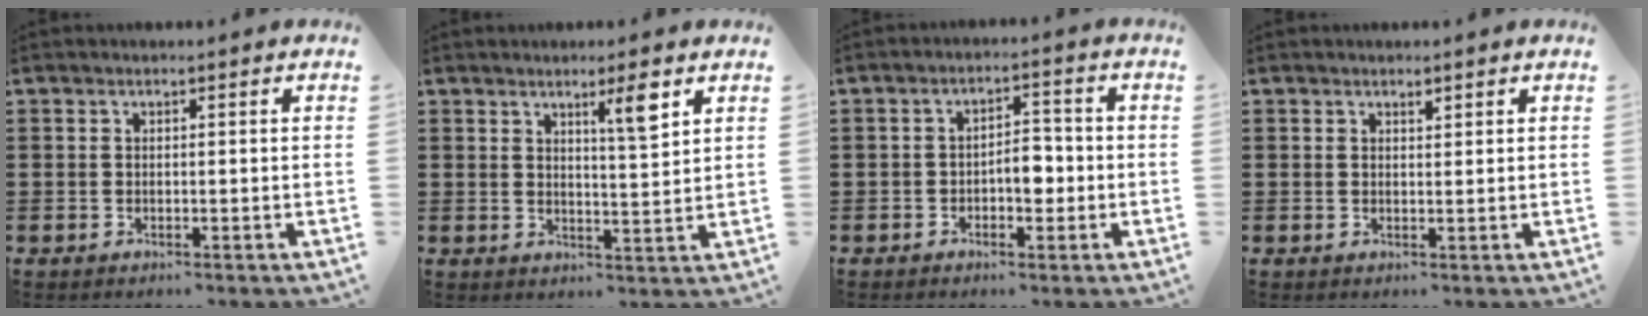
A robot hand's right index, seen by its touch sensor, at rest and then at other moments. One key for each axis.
{"total": 5.1, "fx": 3.1, "fy": 0.4, "fz": 4.0, "tx": -0.061, "ty": -0.006, "tz": 0.045}
{"total": 4.3, "fx": -1.1, "fy": 2.3, "fz": 3.4, "tx": -0.055, "ty": 0.004, "tz": -0.023}
{"total": 1.0, "fx": 0.8, "fy": 0.4, "fz": 0.3, "tx": -0.007, "ty": 0.001, "tz": 0.016}